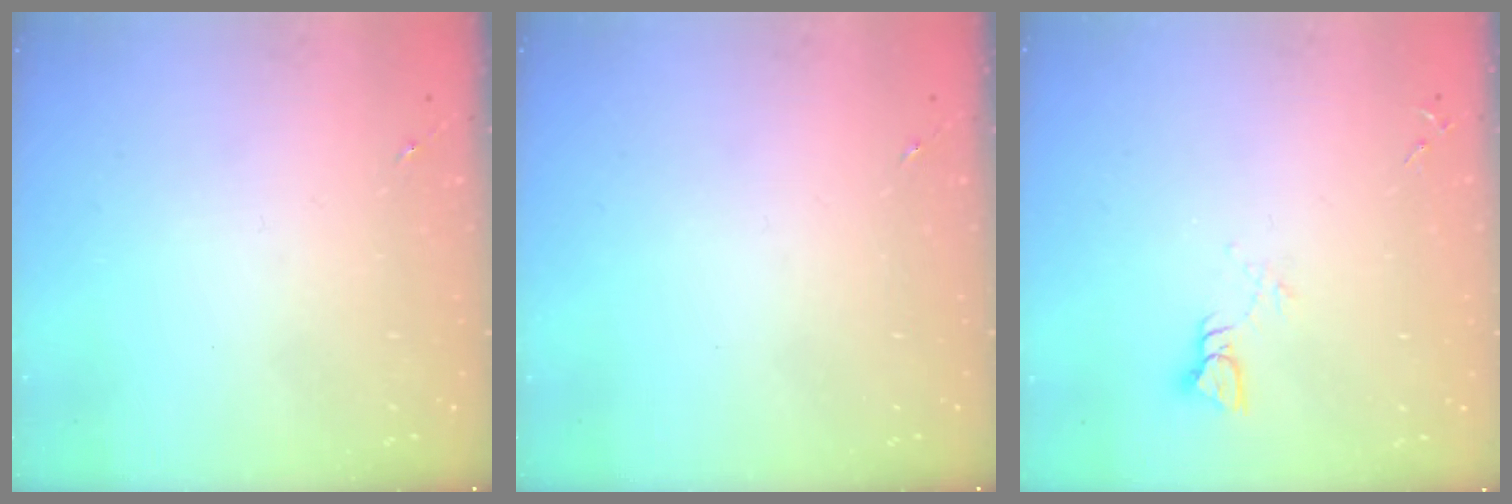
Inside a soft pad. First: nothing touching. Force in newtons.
{"total": 0.0}
{"total": 3.9, "press": 3.9, "slide": 0.3}